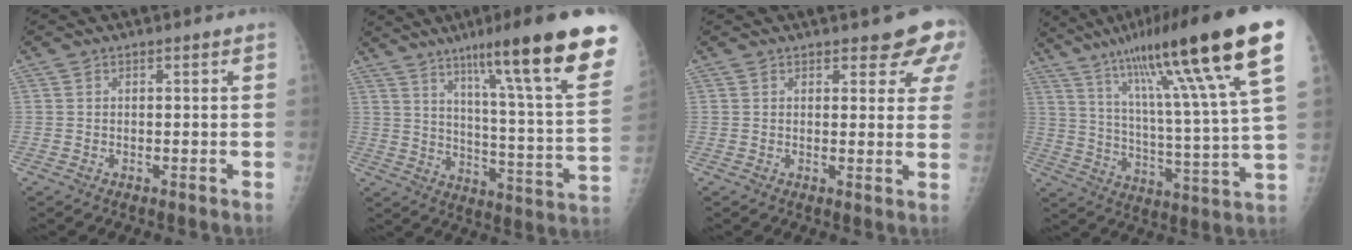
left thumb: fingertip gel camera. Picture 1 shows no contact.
{"total": 26.1, "force": [16.3, 2.3, 20.2], "torque": [-0.280, -0.060, 0.236]}
{"total": 7.9, "force": [5.6, 2.9, 4.8], "torque": [-0.024, -0.023, 0.059]}
{"total": 27.0, "force": [14.8, 2.1, 22.5], "torque": [-0.355, -0.031, 0.236]}